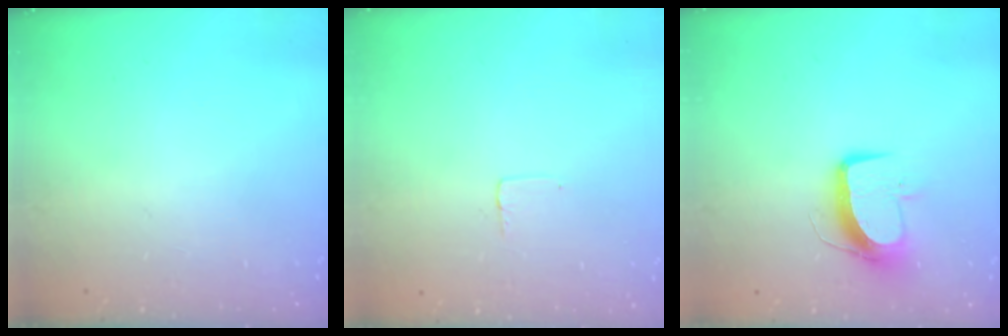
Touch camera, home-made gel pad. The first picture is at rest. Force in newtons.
{"total": 2.5, "press": 2.5, "slide": 0.1}
{"total": 9.9, "press": 9.8, "slide": 1.0}